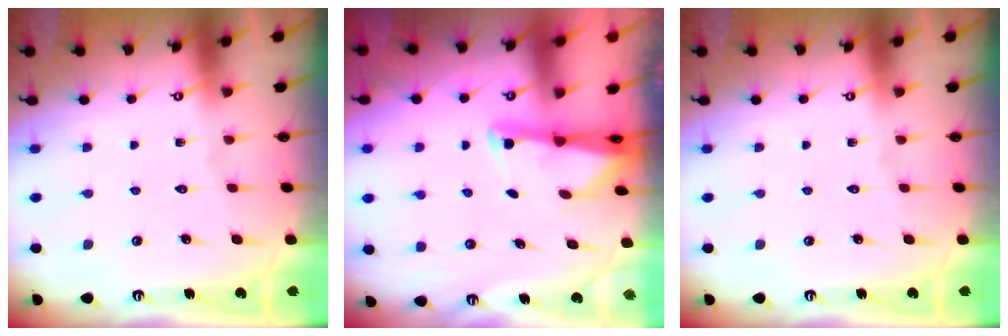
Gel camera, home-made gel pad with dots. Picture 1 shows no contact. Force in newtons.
{"total": 2.0, "press": 2.0, "slide": 0.3}
{"total": 0.0}